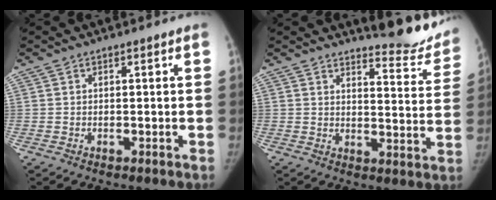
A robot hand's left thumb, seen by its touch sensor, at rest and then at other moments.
{"total": 12.0, "force": [11.5, 2.0, 2.5], "torque": [-0.007, -0.120, 0.130]}